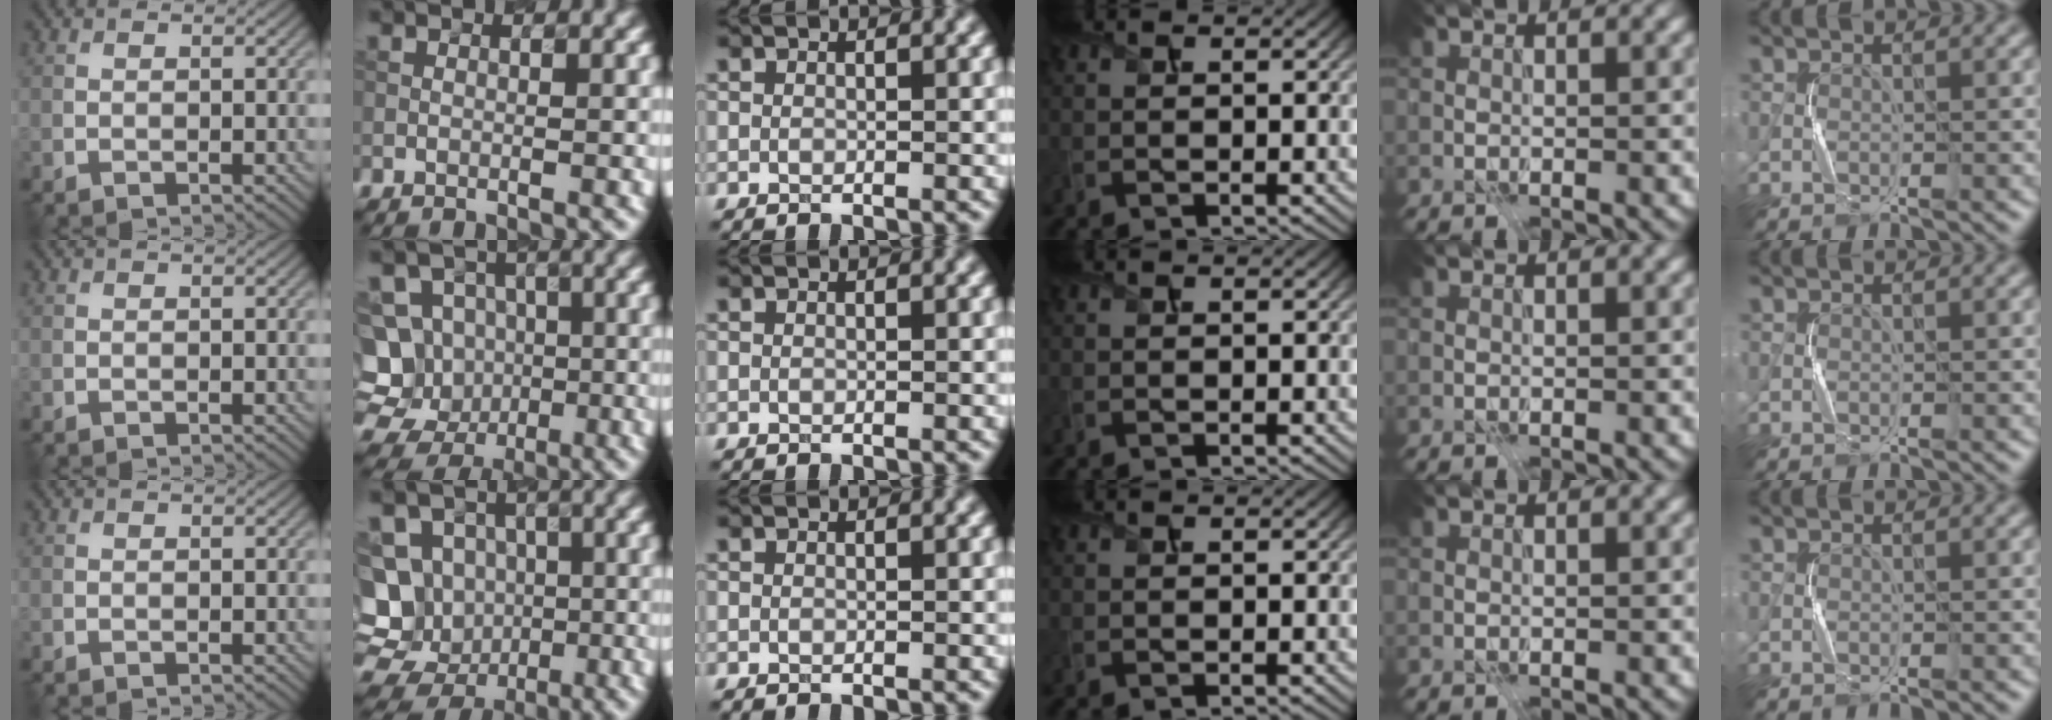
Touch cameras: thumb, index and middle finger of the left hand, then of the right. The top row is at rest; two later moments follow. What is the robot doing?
{"motion": "press", "object": "toy piano key"}